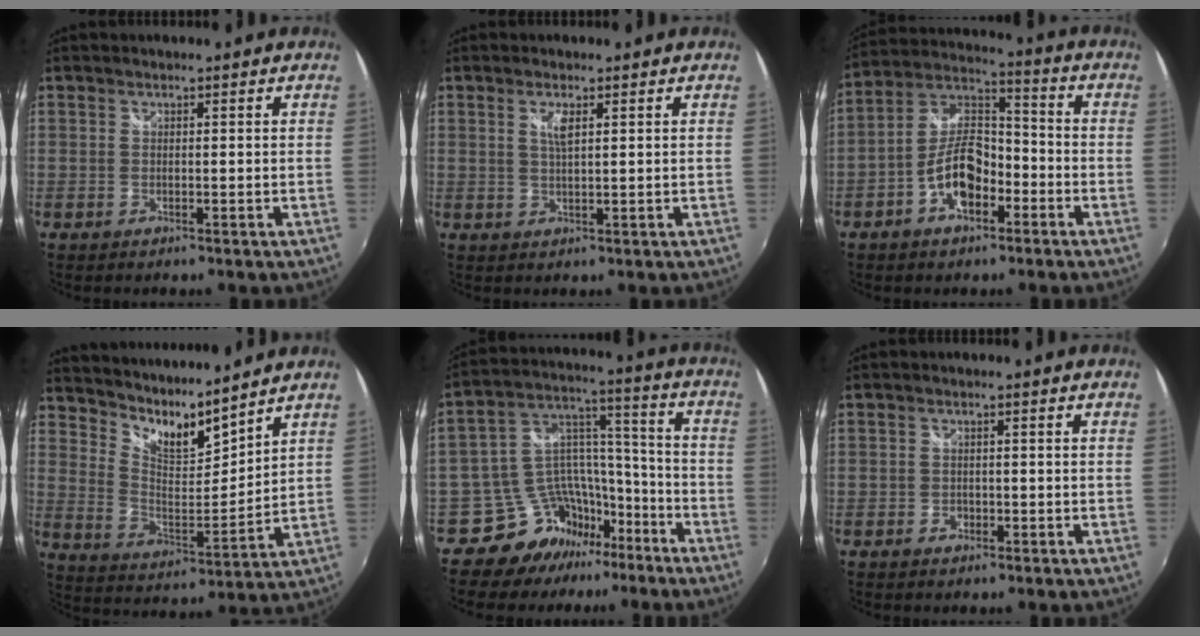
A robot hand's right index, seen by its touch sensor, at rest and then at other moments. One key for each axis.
{"total": 2.6, "fx": 1.0, "fy": 0.6, "fz": 2.3, "tx": -0.042, "ty": -0.001, "tz": 0.017}
{"total": 11.6, "fx": -4.9, "fy": 6.1, "fz": 8.5, "tx": -0.171, "ty": 0.022, "tz": -0.083}
{"total": 11.1, "fx": 10.0, "fy": 1.8, "fz": 4.7, "tx": -0.083, "ty": -0.022, "tz": 0.177}
{"total": 13.1, "fx": -10.7, "fy": 7.4, "fz": 1.5, "tx": -0.033, "ty": 0.081, "tz": -0.179}
{"total": 1.9, "fx": -1.0, "fy": 1.5, "fz": 0.6, "tx": -0.012, "ty": -0.001, "tz": -0.016}